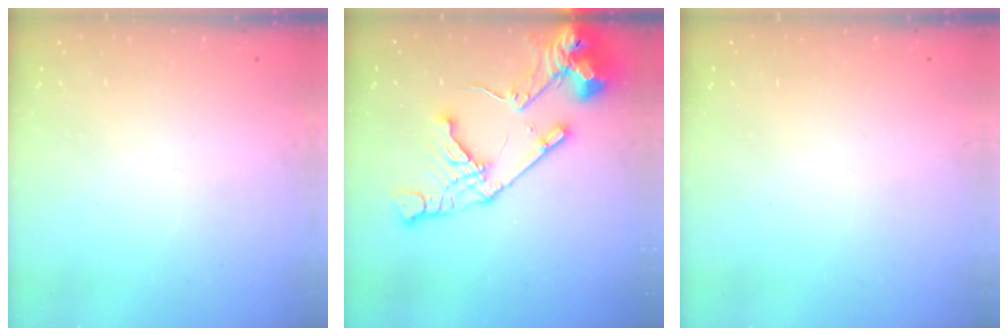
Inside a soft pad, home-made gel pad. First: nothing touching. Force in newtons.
{"total": 18.4, "press": 18.3, "slide": 2.1}
{"total": 0.0}